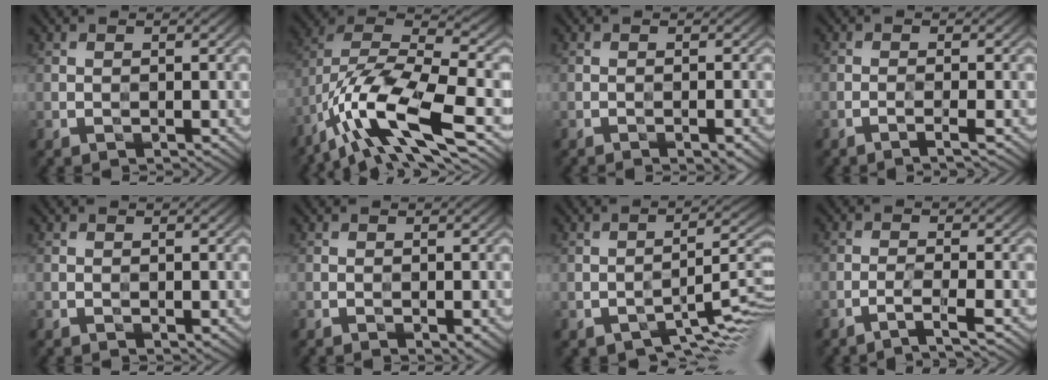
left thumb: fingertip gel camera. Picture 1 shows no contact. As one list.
[{"total": 16.2, "force": [-8.7, 5.4, 12.5], "torque": [-0.269, -0.022, -0.162]}, {"total": 2.4, "force": [-1.7, 0.3, 1.7], "torque": [-0.025, 0.005, -0.023]}, {"total": 1.6, "force": [-0.9, 0.1, 1.3], "torque": [-0.015, 0.005, -0.028]}, {"total": 0.6, "force": [-0.1, 0.3, 0.5], "torque": [-0.007, -0.003, -0.001]}, {"total": 1.4, "force": [-0.7, 0.5, 1.2], "torque": [-0.022, -0.004, -0.009]}, {"total": 6.8, "force": [-3.8, 2.2, 5.2], "torque": [-0.073, -0.001, -0.061]}, {"total": 2.6, "force": [-1.6, 0.2, 2.0], "torque": [-0.026, 0.008, -0.050]}]